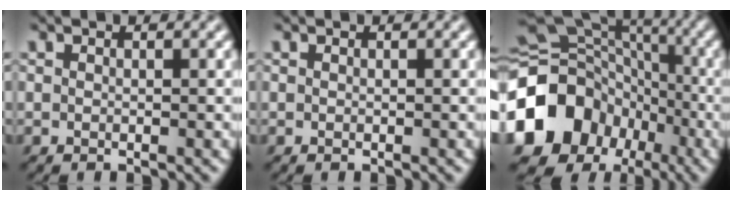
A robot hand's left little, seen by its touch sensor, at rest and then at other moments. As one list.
[{"total": 0.0}, {"total": 16.0, "force": [-5.1, 13.3, 7.1], "torque": [-0.179, 0.015, -0.118]}]